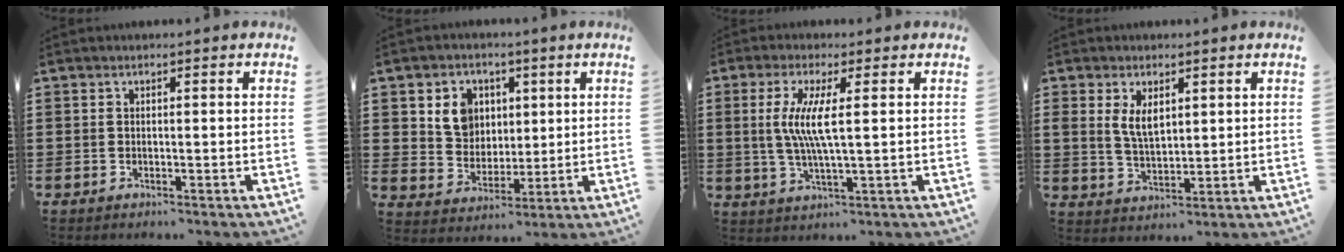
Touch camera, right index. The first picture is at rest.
{"total": 6.5, "force": [2.2, 5.7, 2.0], "torque": [-0.054, 0.012, 0.038]}
{"total": 6.9, "force": [0.9, 0.5, 6.8], "torque": [-0.143, -0.012, 0.009]}
{"total": 4.5, "force": [1.9, 2.4, 3.4], "torque": [-0.073, 0.006, 0.034]}